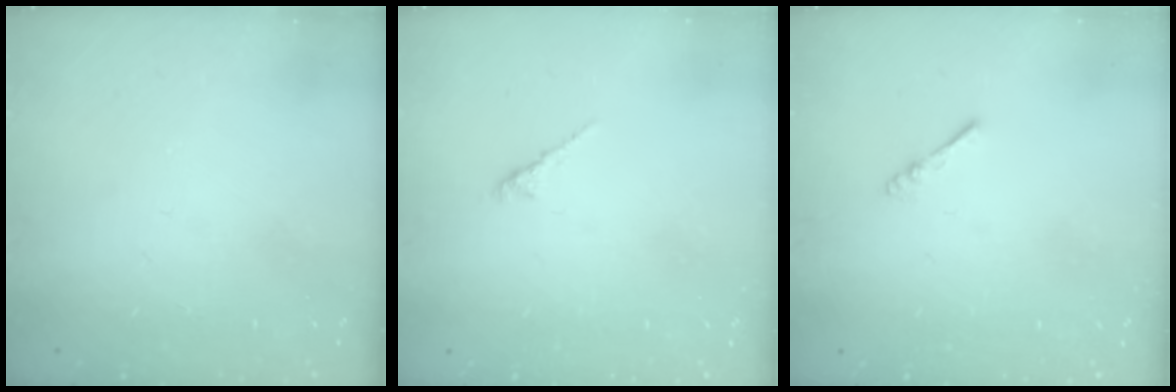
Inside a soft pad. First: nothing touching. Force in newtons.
{"total": 2.0, "press": 2.0, "slide": 0.6}
{"total": 2.2, "press": 2.2, "slide": 0.4}